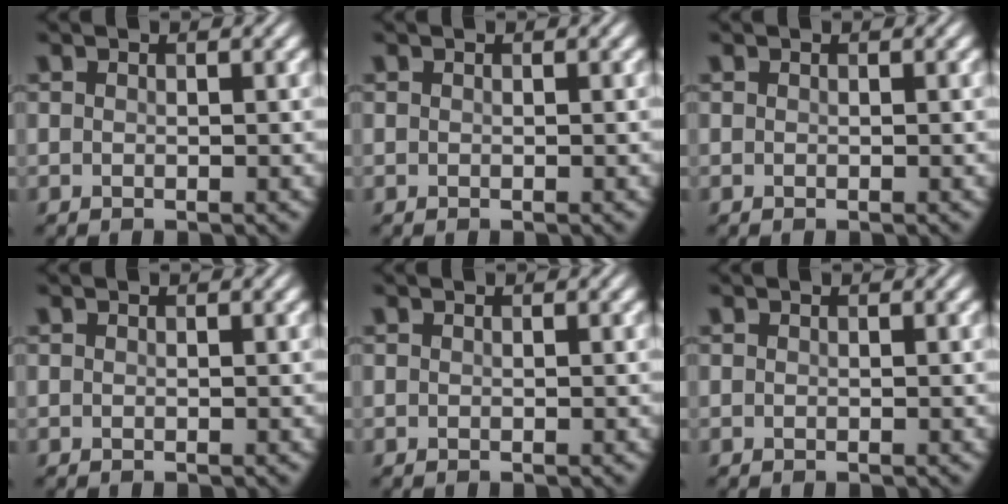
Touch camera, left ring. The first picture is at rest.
{"total": 0.0}
{"total": 0.0}
{"total": 0.0}
{"total": 0.0}
{"total": 0.0}